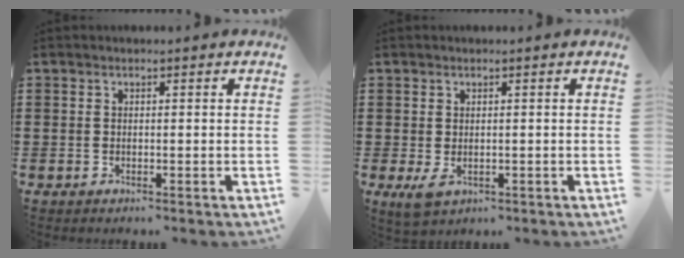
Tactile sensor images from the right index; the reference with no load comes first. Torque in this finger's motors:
{"motor_torque": [-0.04, 1.05, 0.04, 0.01]}